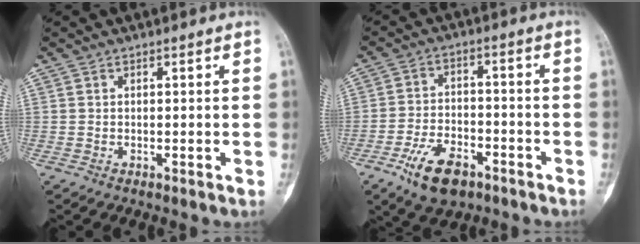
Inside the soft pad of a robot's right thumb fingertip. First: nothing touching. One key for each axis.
{"total": 10.2, "fx": -5.9, "fy": 5.3, "fz": 6.4, "tx": -0.104, "ty": 0.028, "tz": -0.100}